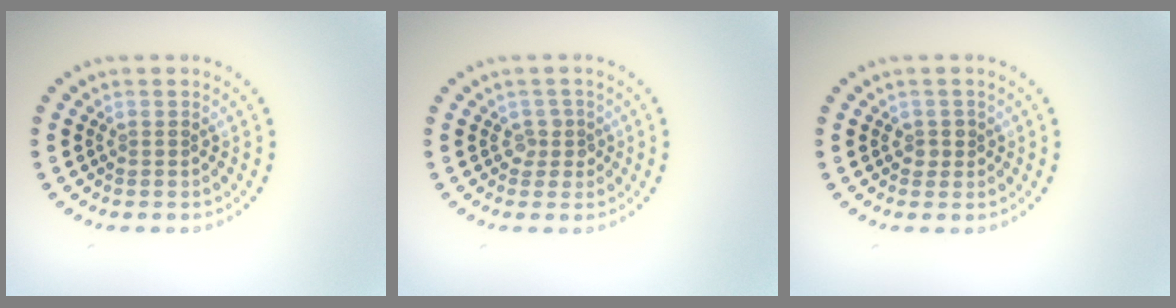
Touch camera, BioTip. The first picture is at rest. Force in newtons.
{"total": 1.3, "press": 1.1, "slide": 0.7}
{"total": 0.8, "press": 0.8, "slide": 0.3}